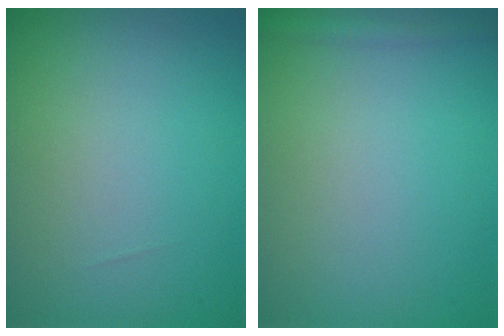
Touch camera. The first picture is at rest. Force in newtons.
{"total": 1.0, "press": 1.0, "slide": 0.1}